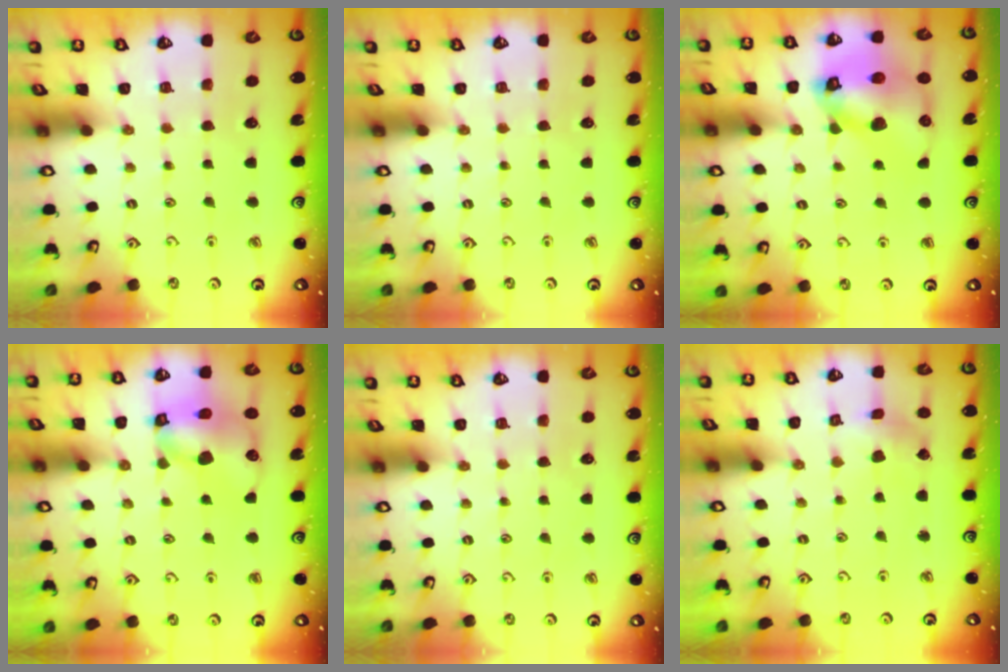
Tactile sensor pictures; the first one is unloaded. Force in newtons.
{"total": 0.0}
{"total": 14.9, "press": 14.7, "slide": 2.0}
{"total": 12.4, "press": 12.3, "slide": 1.6}
{"total": 0.0}
{"total": 1.5, "press": 1.5, "slide": 0.2}